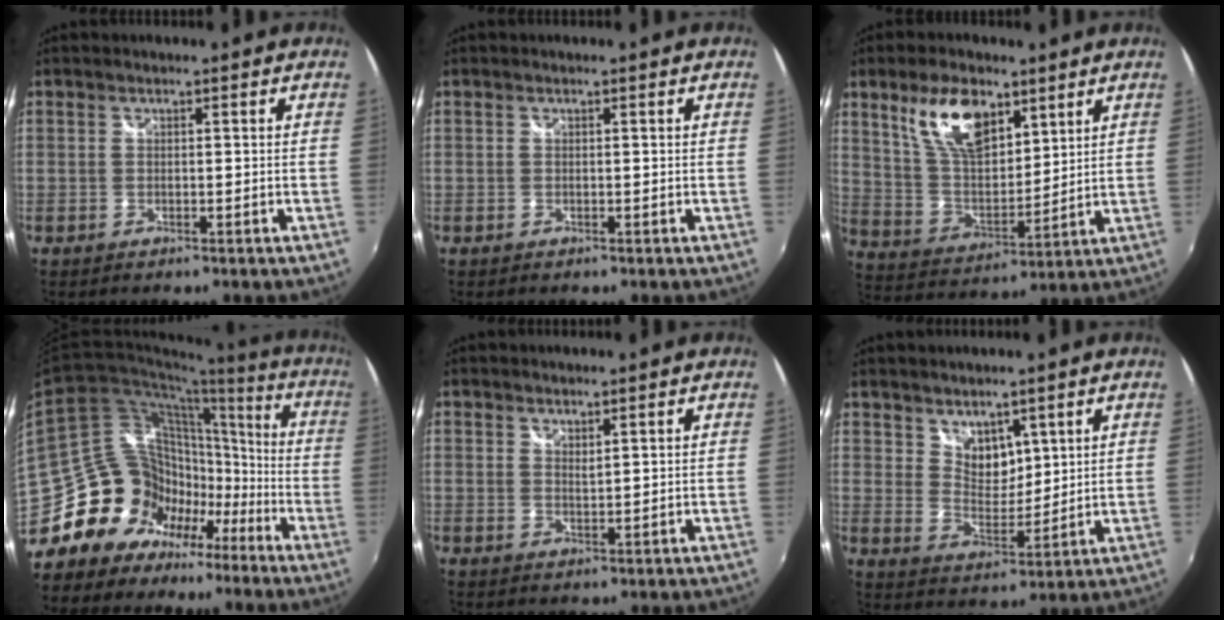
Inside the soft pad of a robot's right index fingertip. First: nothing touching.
{"total": 0.0}
{"total": 13.8, "force": [7.8, 6.7, 9.1], "torque": [-0.167, 0.010, 0.157]}
{"total": 23.4, "force": [-13.9, 16.3, 9.5], "torque": [-0.194, 0.039, -0.221]}
{"total": 2.4, "force": [2.1, 0.3, 1.1], "torque": [-0.019, -0.001, 0.034]}
{"total": 6.2, "force": [4.4, 3.6, 2.4], "torque": [-0.026, -0.002, 0.083]}